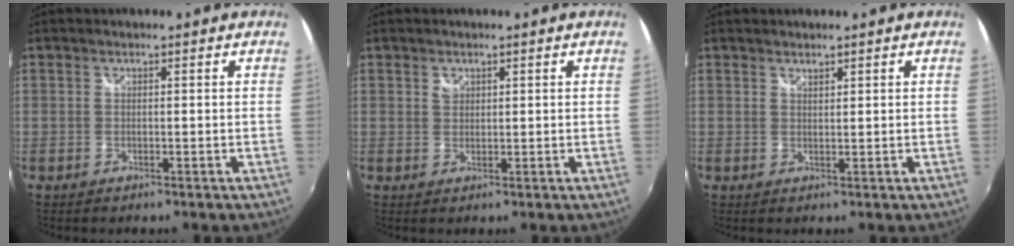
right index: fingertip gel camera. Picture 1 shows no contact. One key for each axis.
{"total": 1.5, "fx": 0.7, "fy": 1.2, "fz": 0.5, "tx": -0.005, "ty": 0.003, "tz": 0.012}
{"total": 1.1, "fx": 1.0, "fy": 0.3, "fz": 0.2, "tx": -0.002, "ty": 0.000, "tz": 0.018}